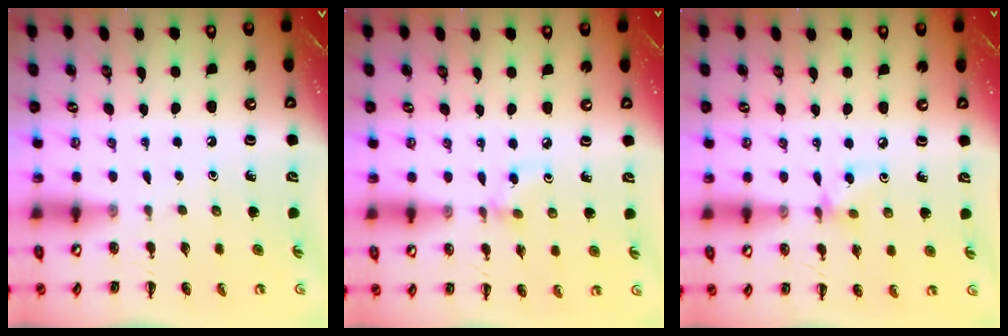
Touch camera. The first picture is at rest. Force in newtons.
{"total": 3.0, "press": 2.8, "slide": 0.9}
{"total": 4.4, "press": 4.3, "slide": 0.9}